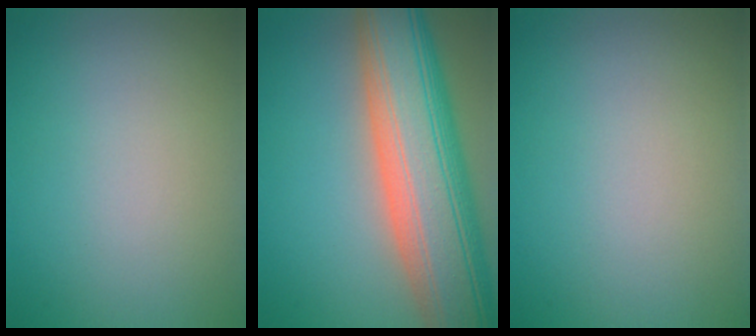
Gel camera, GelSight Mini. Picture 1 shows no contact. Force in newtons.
{"total": 14.2, "press": 14.1, "slide": 1.0}
{"total": 0.0}